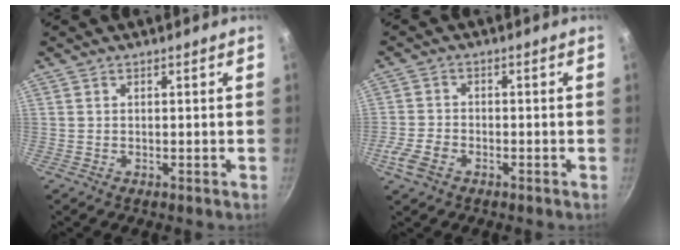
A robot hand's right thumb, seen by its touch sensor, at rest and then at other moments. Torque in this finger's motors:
{"motor_torque": [1.90, 1.76, 0.50, -0.83, 0.08]}